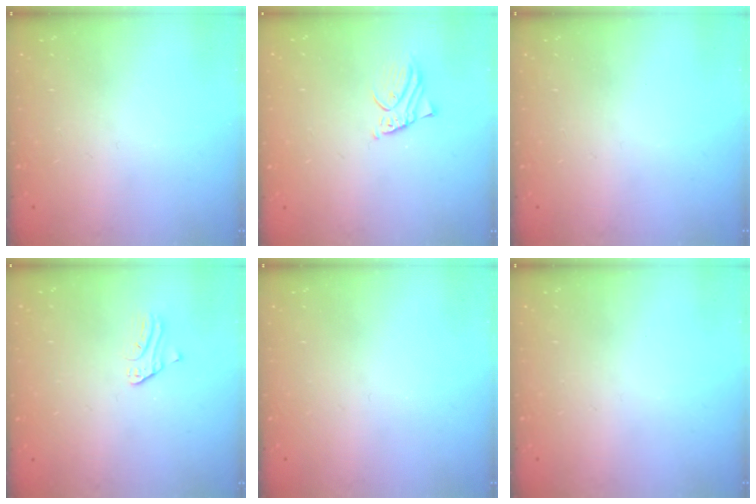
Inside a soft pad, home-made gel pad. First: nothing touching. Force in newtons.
{"total": 2.5, "press": 2.5, "slide": 0.1}
{"total": 0.0}
{"total": 2.0, "press": 2.0, "slide": 0.2}
{"total": 0.0}
{"total": 0.0}